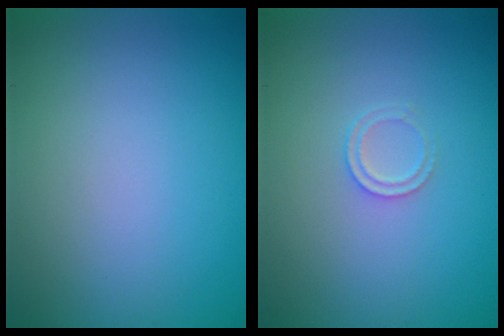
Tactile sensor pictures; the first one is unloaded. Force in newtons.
{"total": 1.2, "press": 1.2, "slide": 0.2}